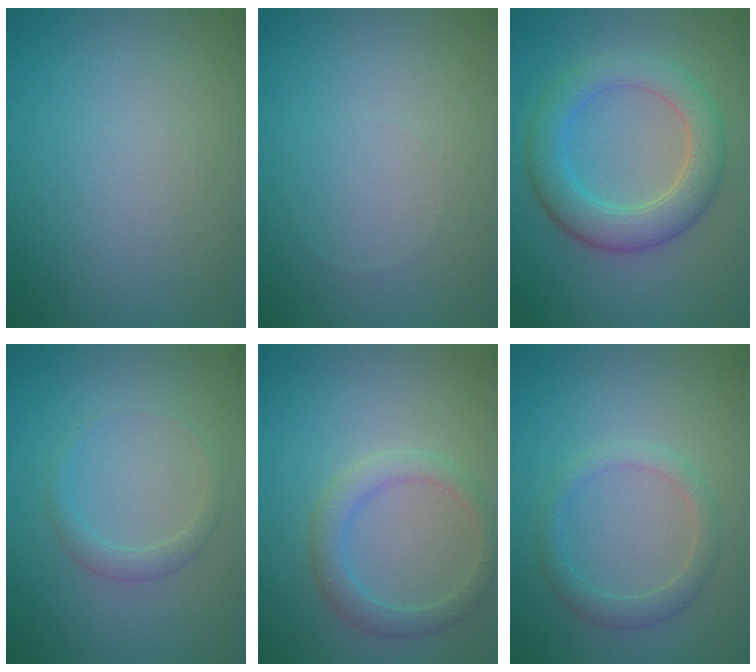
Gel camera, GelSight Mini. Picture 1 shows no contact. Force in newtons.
{"total": 0.0}
{"total": 5.6, "press": 5.6, "slide": 0.4}
{"total": 1.5, "press": 1.5, "slide": 0.0}
{"total": 2.7, "press": 2.7, "slide": 0.2}
{"total": 2.2, "press": 2.2, "slide": 0.0}